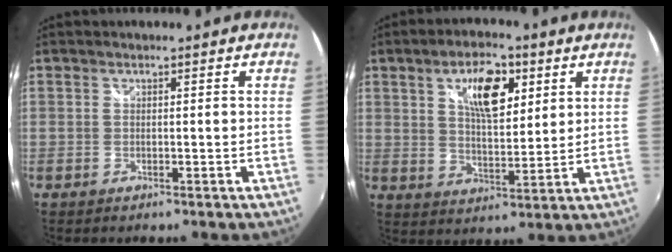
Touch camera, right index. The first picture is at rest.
{"total": 10.3, "force": [4.5, 4.5, 8.1], "torque": [-0.133, 0.013, 0.078]}